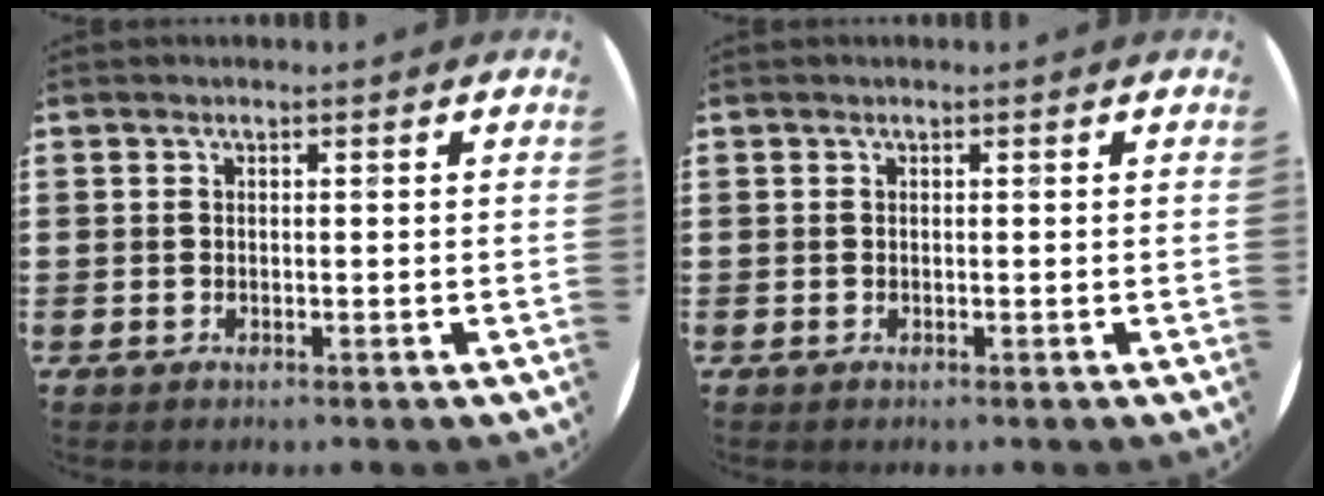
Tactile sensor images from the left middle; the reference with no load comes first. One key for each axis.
{"total": 0.0}